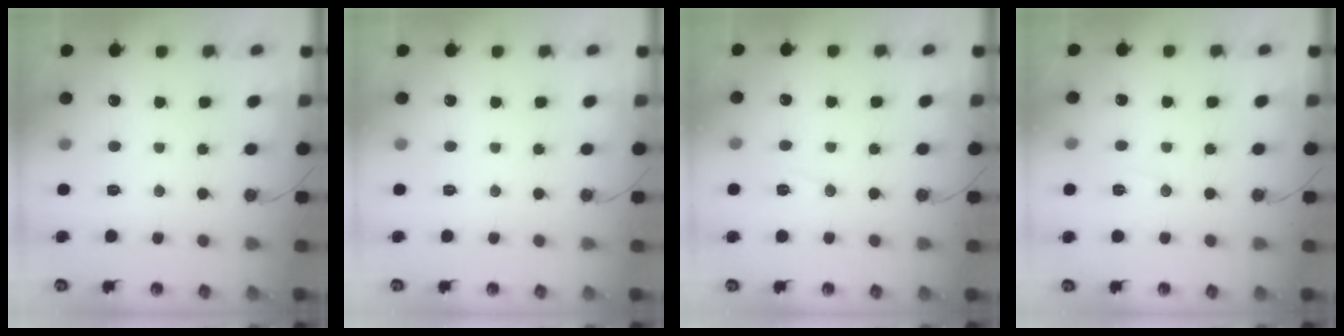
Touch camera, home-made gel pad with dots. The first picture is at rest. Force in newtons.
{"total": 0.0}
{"total": 7.6, "press": 6.2, "slide": 4.4}
{"total": 5.8, "press": 4.9, "slide": 3.1}